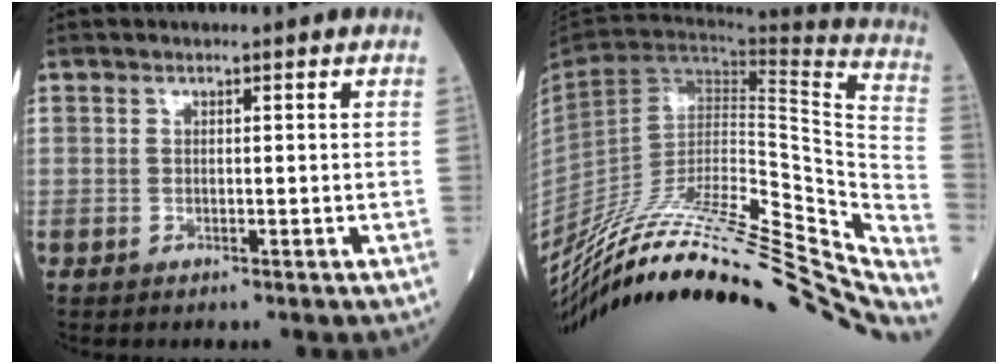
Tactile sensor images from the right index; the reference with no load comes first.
{"total": 38.9, "force": [-32.5, 6.4, 20.4], "torque": [-0.257, -0.039, -0.467]}